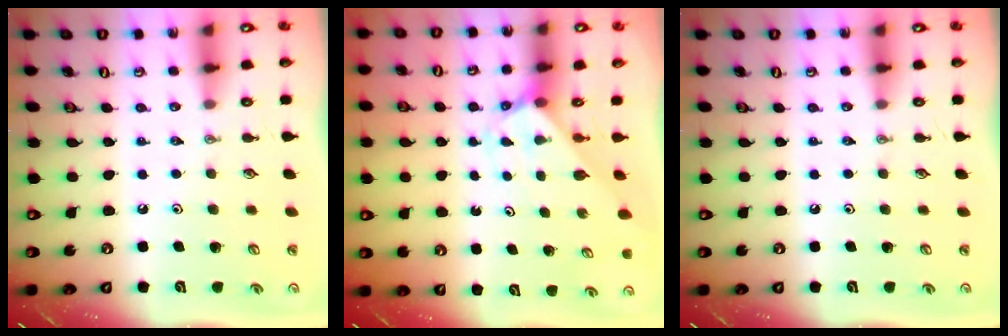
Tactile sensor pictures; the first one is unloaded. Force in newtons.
{"total": 2.1, "press": 2.1, "slide": 0.1}
{"total": 0.0}